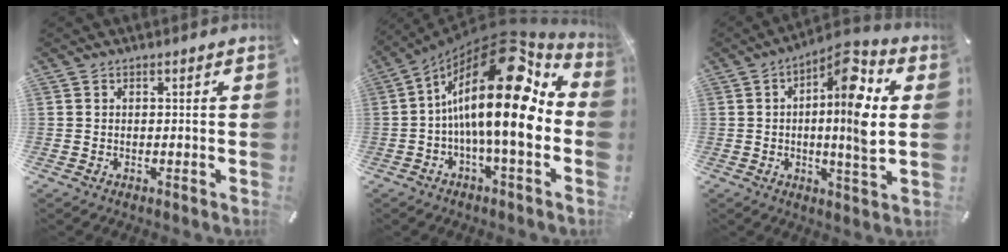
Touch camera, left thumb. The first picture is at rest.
{"total": 24.5, "force": [2.5, 8.5, 22.9], "torque": [-0.390, -0.048, 0.035]}
{"total": 13.8, "force": [2.8, 3.5, 13.1], "torque": [-0.188, -0.016, 0.040]}